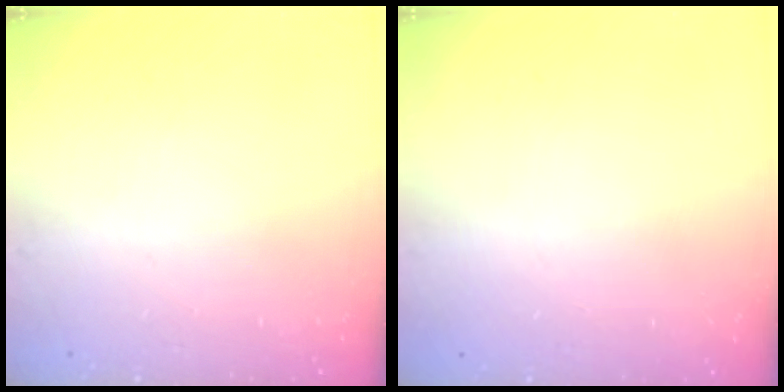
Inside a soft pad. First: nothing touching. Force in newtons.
{"total": 0.0}